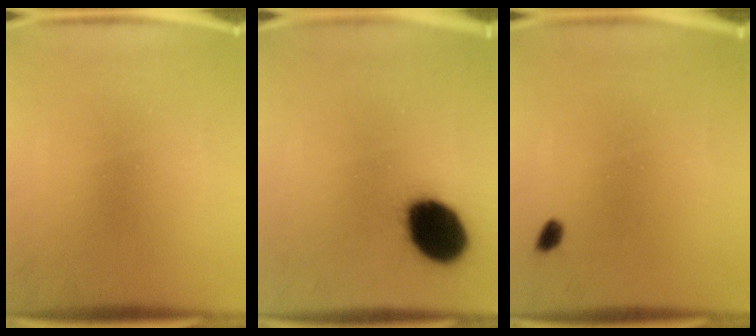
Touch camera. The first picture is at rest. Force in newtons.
{"total": 17.3}
{"total": 1.3}